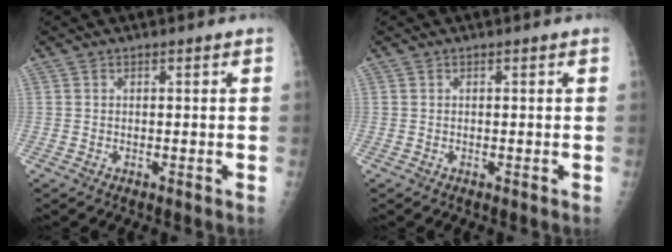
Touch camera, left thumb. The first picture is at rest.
{"total": 0.0}